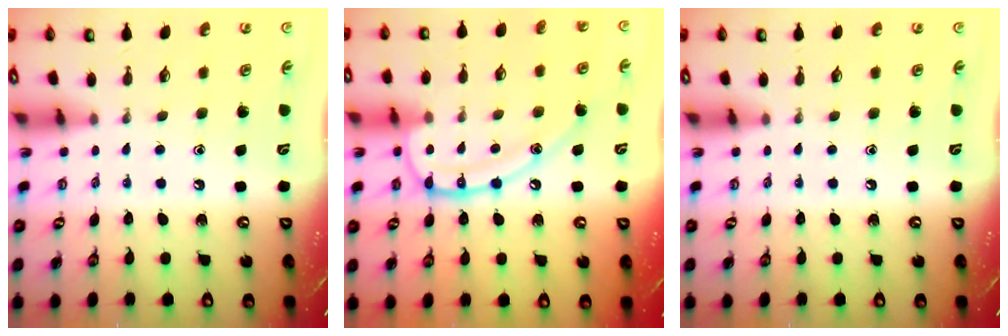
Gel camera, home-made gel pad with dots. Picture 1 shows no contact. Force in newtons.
{"total": 16.5, "press": 16.4, "slide": 1.4}
{"total": 0.0}